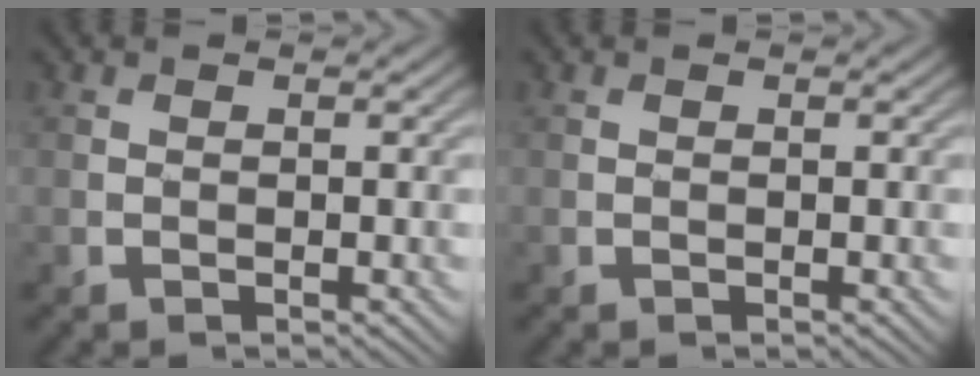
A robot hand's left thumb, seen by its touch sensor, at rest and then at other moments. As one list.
[{"total": 0.0}]